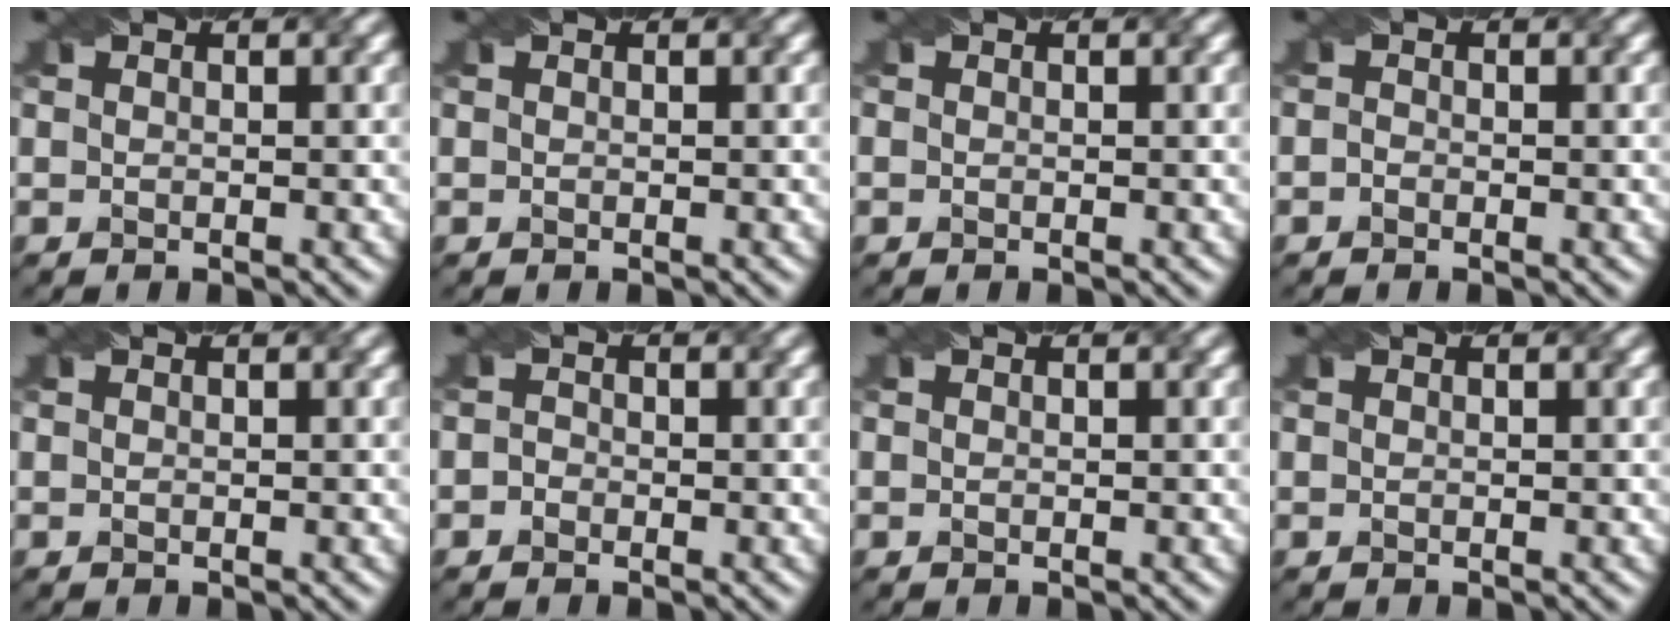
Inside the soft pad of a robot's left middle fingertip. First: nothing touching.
{"total": 0.0}
{"total": 0.5, "force": [0.0, 0.5, 0.3], "torque": [-0.001, 0.006, -0.006]}
{"total": 0.7, "force": [-0.7, 0.0, 0.0], "torque": [0.000, 0.000, -0.014]}
{"total": 0.0}
{"total": 0.8, "force": [-0.7, 0.3, 0.0], "torque": [0.007, 0.004, -0.017]}
{"total": 0.0}
{"total": 0.0}